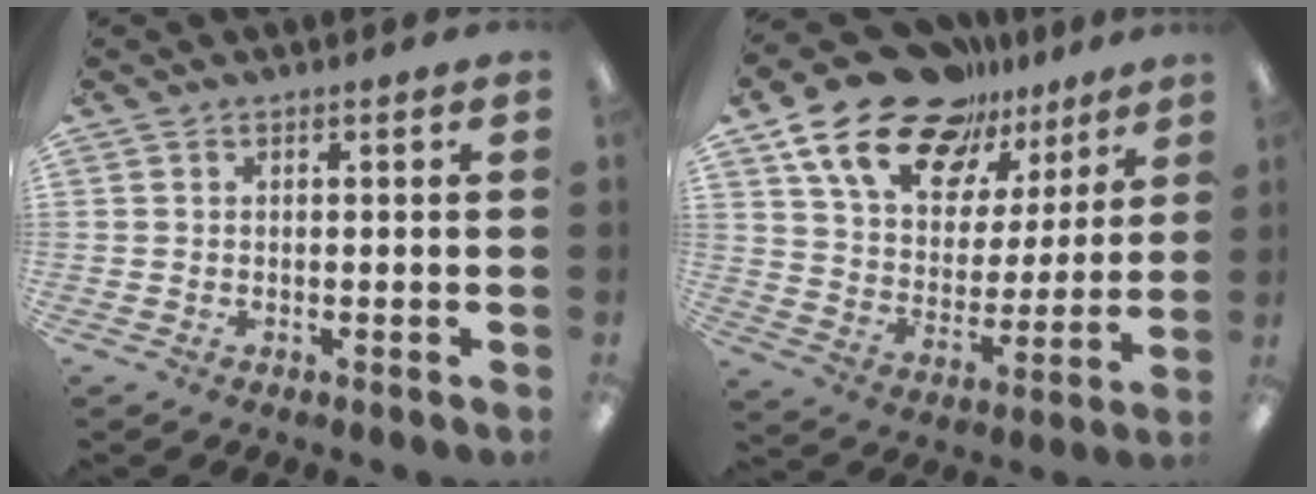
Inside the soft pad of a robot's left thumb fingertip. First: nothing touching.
{"total": 19.3, "force": [14.0, 10.1, 8.7], "torque": [-0.170, -0.082, 0.251]}